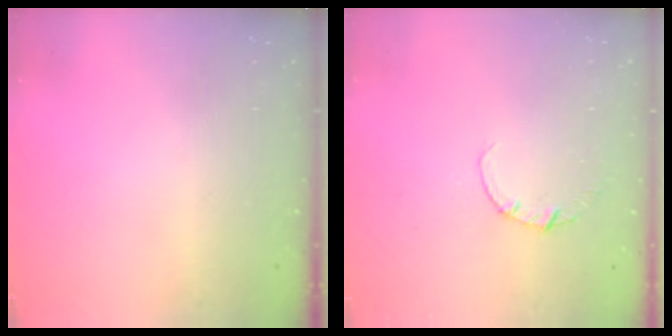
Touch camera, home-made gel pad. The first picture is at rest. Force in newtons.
{"total": 1.1, "press": 1.1, "slide": 0.1}